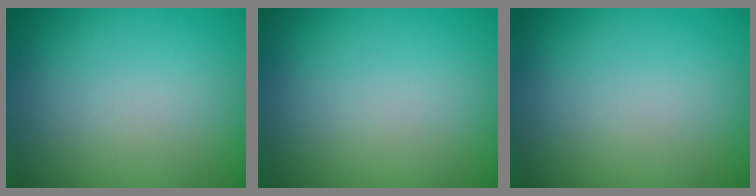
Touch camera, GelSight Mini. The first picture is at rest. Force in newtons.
{"total": 0.0}
{"total": 0.0}